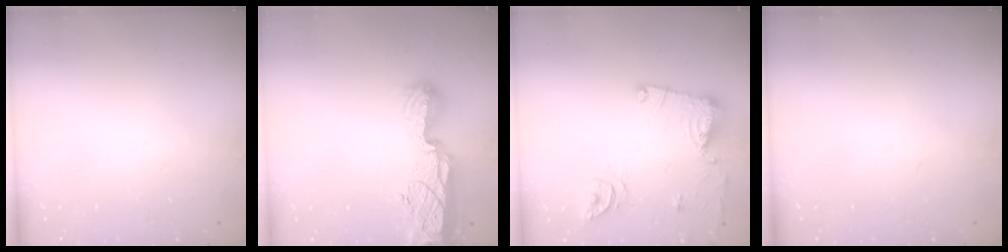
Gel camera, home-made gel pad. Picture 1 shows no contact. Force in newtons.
{"total": 15.4, "press": 14.2, "slide": 6.0}
{"total": 14.2, "press": 14.2, "slide": 1.4}
{"total": 0.0}